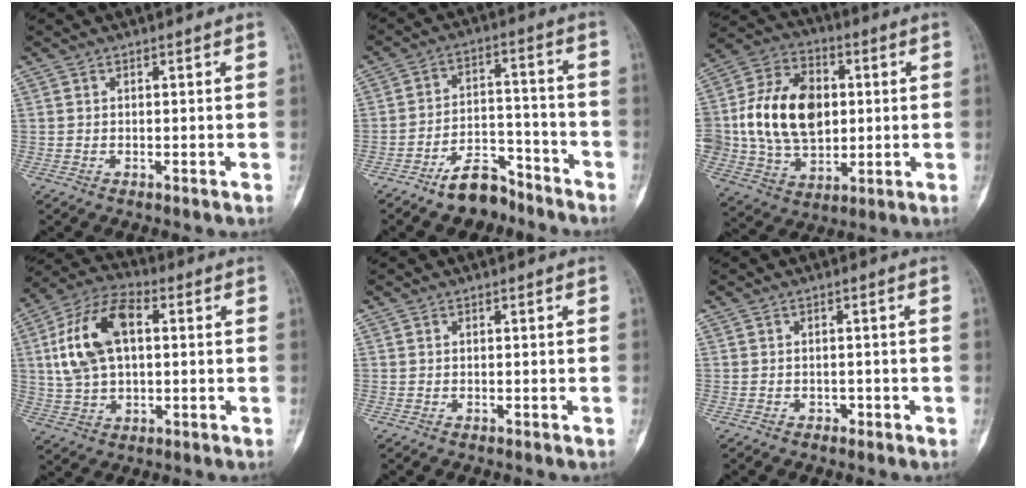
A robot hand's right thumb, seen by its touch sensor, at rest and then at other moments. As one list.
[{"total": 9.3, "force": [-7.1, 4.7, 3.8], "torque": [-0.036, 0.068, -0.122]}, {"total": 19.8, "force": [1.5, 14.1, 13.8], "torque": [-0.221, 0.012, 0.033]}, {"total": 15.5, "force": [2.8, 9.0, 12.3], "torque": [-0.232, 0.023, 0.050]}, {"total": 0.0}, {"total": 1.0, "force": [-0.6, 0.8, 0.1], "torque": [0.008, 0.005, -0.011]}]